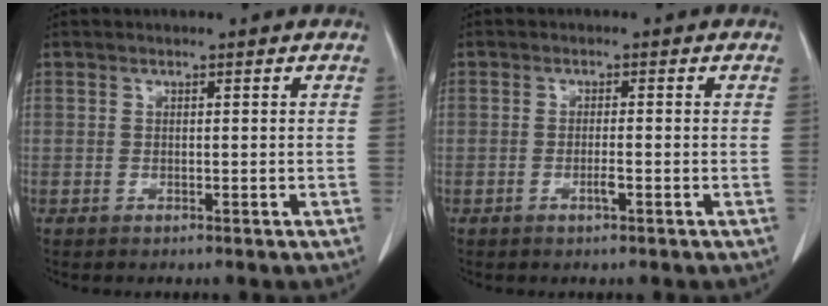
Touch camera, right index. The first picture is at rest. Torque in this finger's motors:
{"motor_torque": [-0.19, 0.16, -0.01, 0.00]}